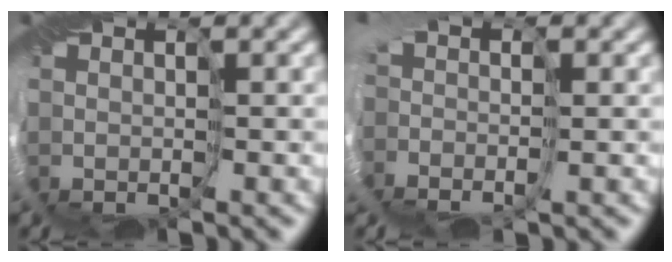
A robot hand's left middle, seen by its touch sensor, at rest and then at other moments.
{"total": 3.0, "force": [-1.0, 2.0, 2.0], "torque": [-0.029, 0.004, -0.016]}